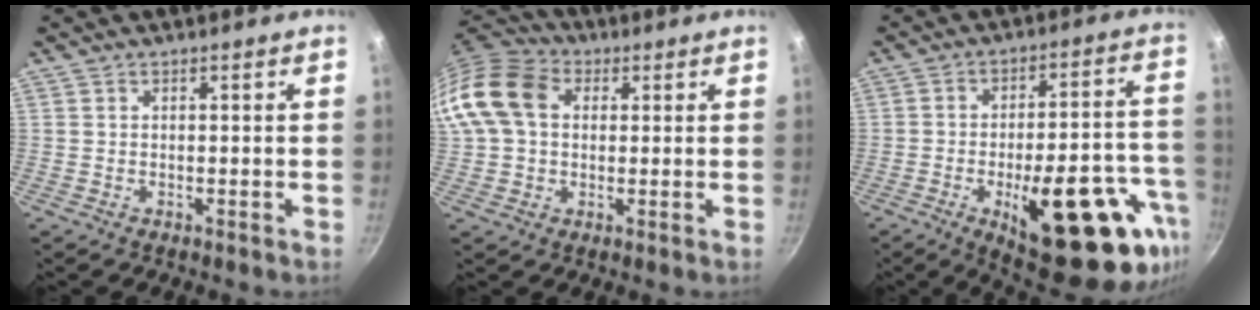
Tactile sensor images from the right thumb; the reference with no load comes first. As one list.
[{"total": 14.0, "force": [2.6, 10.5, 8.9], "torque": [-0.161, 0.027, 0.031]}, {"total": 25.9, "force": [-10.3, 10.1, 21.5], "torque": [-0.243, 0.028, -0.130]}]